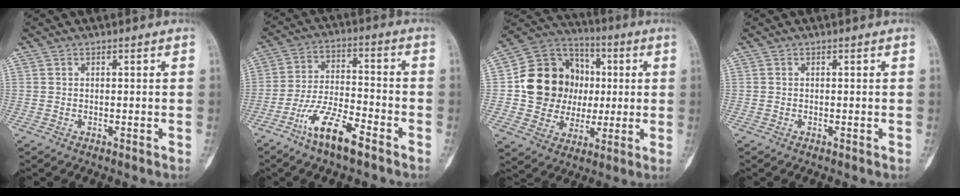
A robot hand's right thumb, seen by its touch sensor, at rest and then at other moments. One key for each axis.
{"total": 11.1, "fx": -7.0, "fy": 3.0, "fz": 8.1, "tx": -0.164, "ty": 0.041, "tz": -0.131}
{"total": 18.3, "fx": 0.9, "fy": 15.8, "fz": 9.3, "tx": -0.118, "ty": 0.030, "tz": 0.027}
{"total": 0.0}